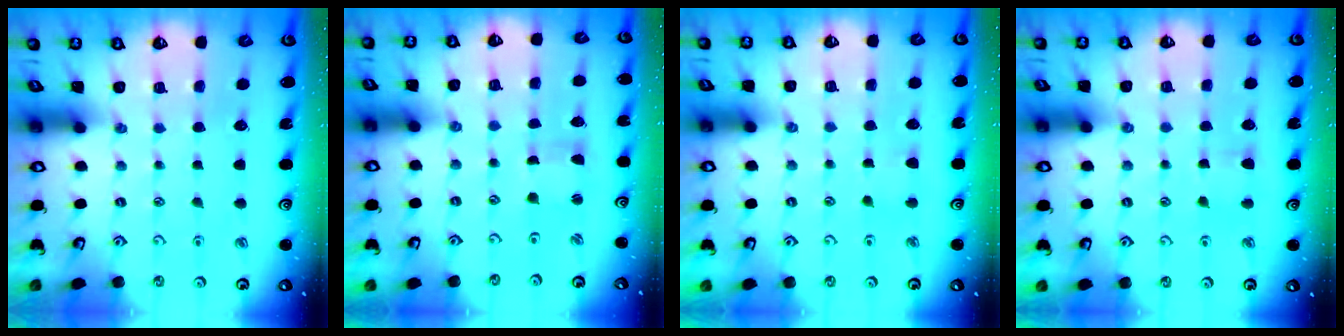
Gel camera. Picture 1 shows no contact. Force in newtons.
{"total": 1.1, "press": 1.0, "slide": 0.2}
{"total": 2.8, "press": 2.7, "slide": 0.7}
{"total": 3.9, "press": 3.9, "slide": 0.6}